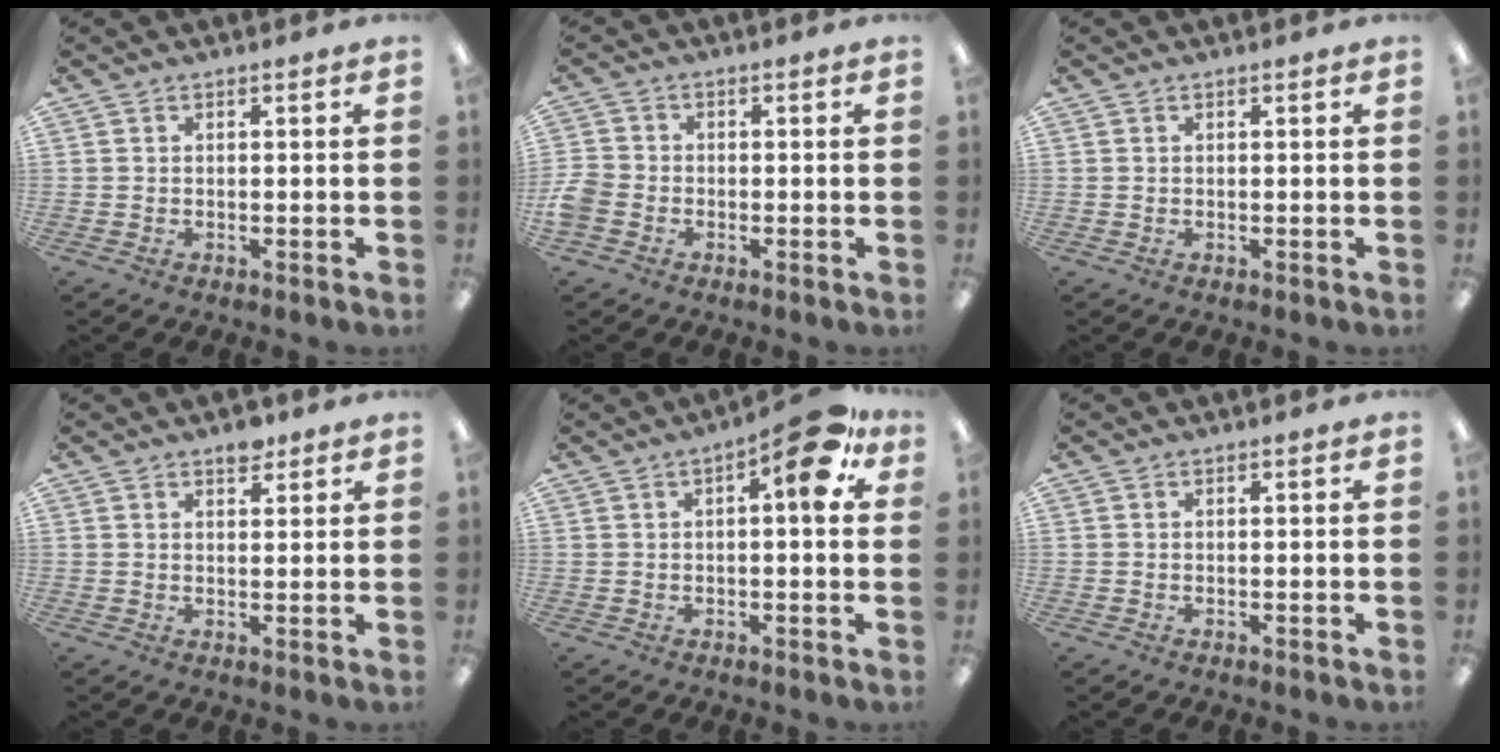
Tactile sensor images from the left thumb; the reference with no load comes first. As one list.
[{"total": 4.4, "force": [-1.7, 3.5, 2.1], "torque": [-0.036, 0.013, -0.029]}, {"total": 0.0}, {"total": 3.2, "force": [2.6, 1.5, 1.2], "torque": [-0.002, -0.011, 0.043]}, {"total": 10.5, "force": [4.1, 3.5, 9.0], "torque": [-0.114, -0.017, 0.062]}, {"total": 0.0}]